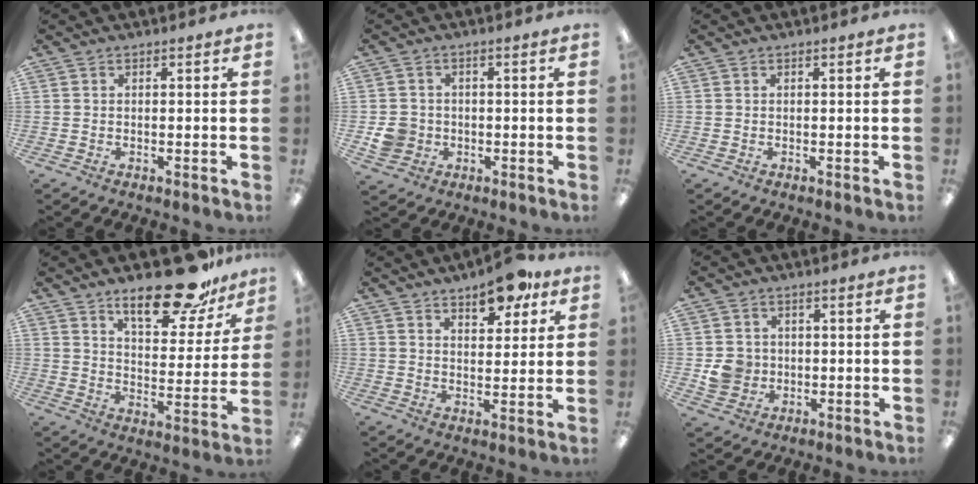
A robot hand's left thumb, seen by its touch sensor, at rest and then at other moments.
{"total": 5.4, "force": [-0.9, 5.1, 1.7], "torque": [-0.025, 0.007, -0.016]}
{"total": 0.0}
{"total": 18.5, "force": [13.6, 6.7, 10.7], "torque": [-0.150, -0.081, 0.224]}
{"total": 9.6, "force": [6.6, 4.3, 5.5], "torque": [-0.057, -0.038, 0.109]}
{"total": 5.7, "force": [-0.1, 5.5, 1.7], "torque": [-0.030, 0.007, 0.000]}